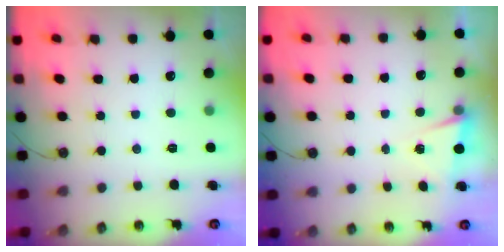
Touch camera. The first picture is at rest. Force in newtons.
{"total": 2.7, "press": 1.5, "slide": 2.2}